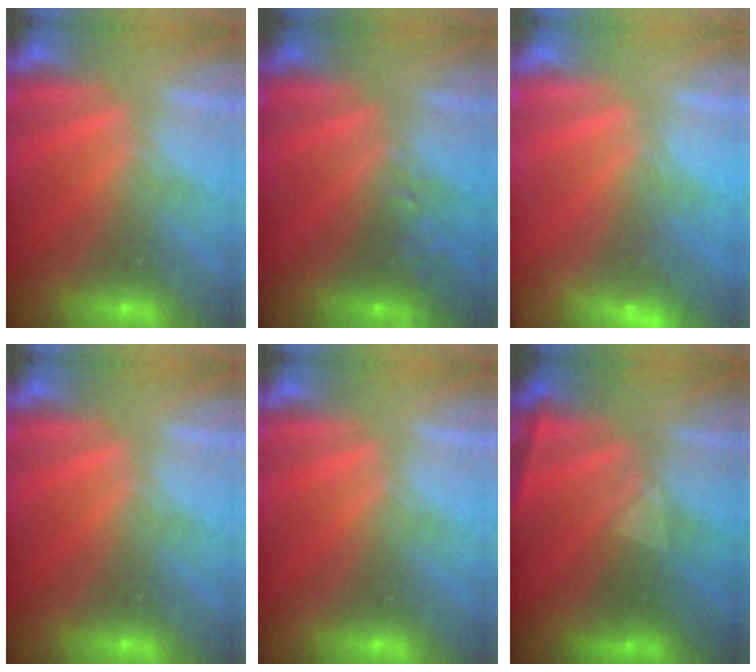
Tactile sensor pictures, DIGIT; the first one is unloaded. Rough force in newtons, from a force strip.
{"total": 2.4}
{"total": 2.4}
{"total": 0.0}
{"total": 0.0}
{"total": 2.3}